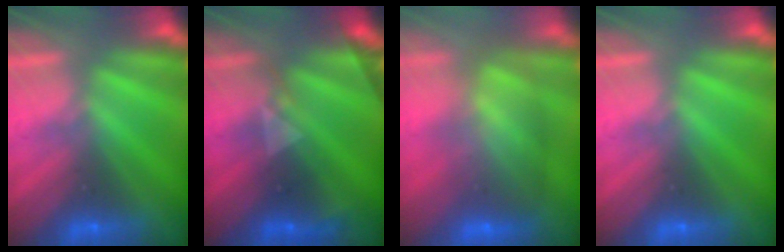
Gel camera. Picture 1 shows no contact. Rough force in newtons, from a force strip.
{"total": 2.5}
{"total": 8.3}
{"total": 0.0}